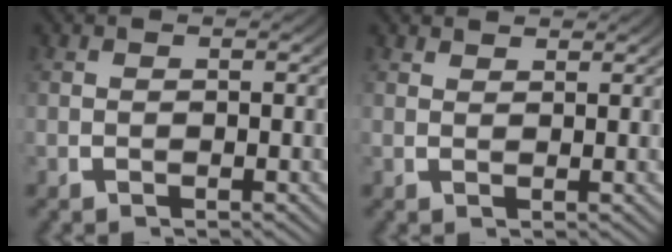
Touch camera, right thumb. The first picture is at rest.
{"total": 1.5, "force": [1.5, 0.1, 0.0], "torque": [0.007, -0.002, 0.029]}